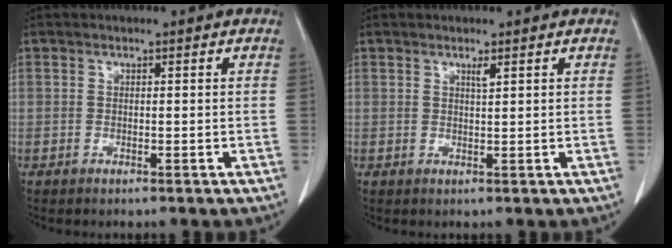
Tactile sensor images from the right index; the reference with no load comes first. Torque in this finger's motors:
{"motor_torque": [0.13, 0.09, 0.02, 0.00]}